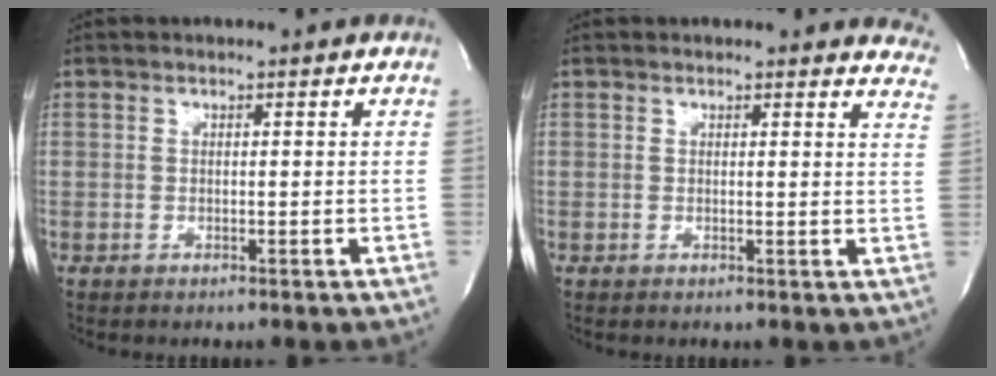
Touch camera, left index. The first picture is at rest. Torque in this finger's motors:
{"motor_torque": [0.34, -0.38, 0.04, -0.03]}